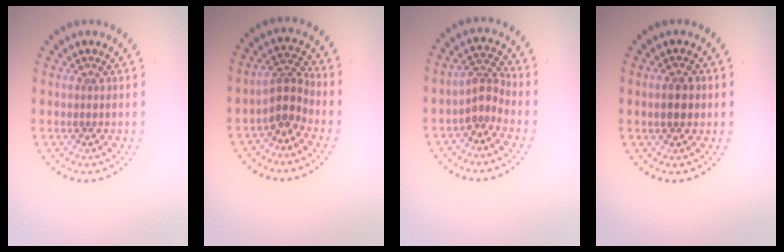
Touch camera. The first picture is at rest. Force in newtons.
{"total": 2.8, "press": 2.2, "slide": 1.8}
{"total": 2.3, "press": 1.6, "slide": 1.6}
{"total": 2.3, "press": 2.3, "slide": 0.1}